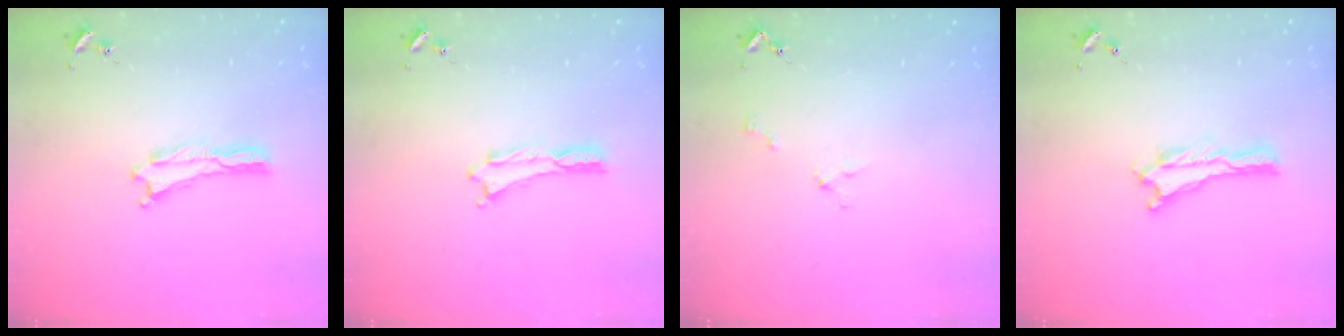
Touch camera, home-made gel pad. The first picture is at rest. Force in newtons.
{"total": 0.0}
{"total": 2.0, "press": 2.0, "slide": 0.2}
{"total": 0.0}